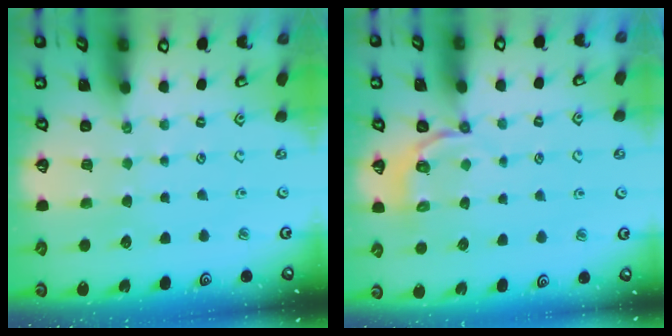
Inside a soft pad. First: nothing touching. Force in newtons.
{"total": 4.3, "press": 3.3, "slide": 2.7}